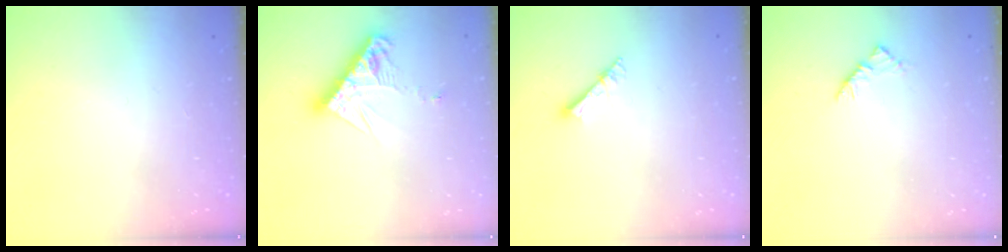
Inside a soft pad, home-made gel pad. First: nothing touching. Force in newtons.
{"total": 10.5, "press": 10.4, "slide": 0.9}
{"total": 3.4, "press": 3.4, "slide": 0.3}
{"total": 2.9, "press": 2.8, "slide": 0.7}